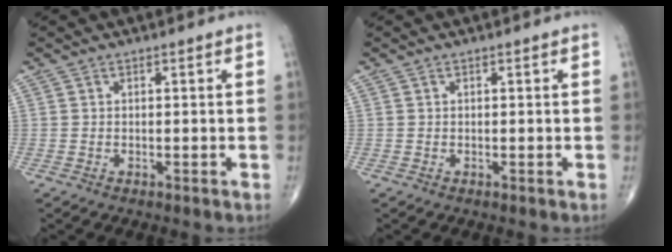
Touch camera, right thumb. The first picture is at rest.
{"total": 0.0}